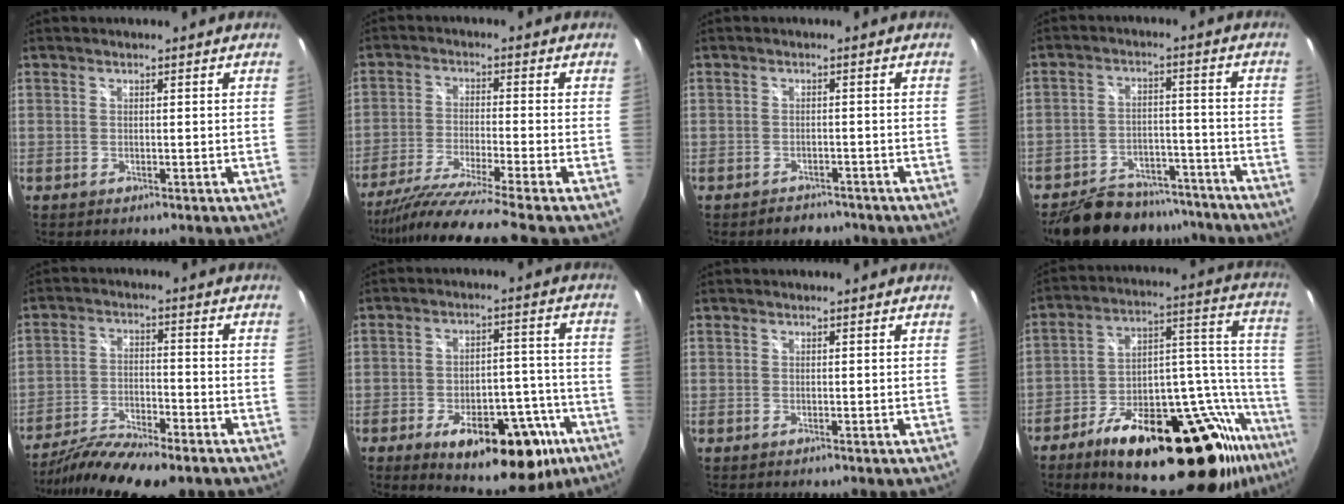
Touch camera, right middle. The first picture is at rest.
{"total": 12.4, "force": [-10.5, -2.4, 6.1], "torque": [-0.127, -0.035, -0.185]}
{"total": 3.8, "force": [-3.1, 2.1, 0.4], "torque": [-0.011, 0.004, -0.042]}
{"total": 16.8, "force": [-14.0, 7.3, 5.8], "torque": [-0.130, 0.017, -0.185]}
{"total": 13.7, "force": [-11.2, 2.8, 7.4], "torque": [-0.159, -0.038, -0.196]}
{"total": 20.0, "force": [-11.0, 9.8, 13.5], "torque": [-0.193, 0.013, -0.131]}
{"total": 0.0}
{"total": 33.2, "force": [-20.8, 10.0, 23.9], "torque": [-0.300, 0.019, -0.304]}